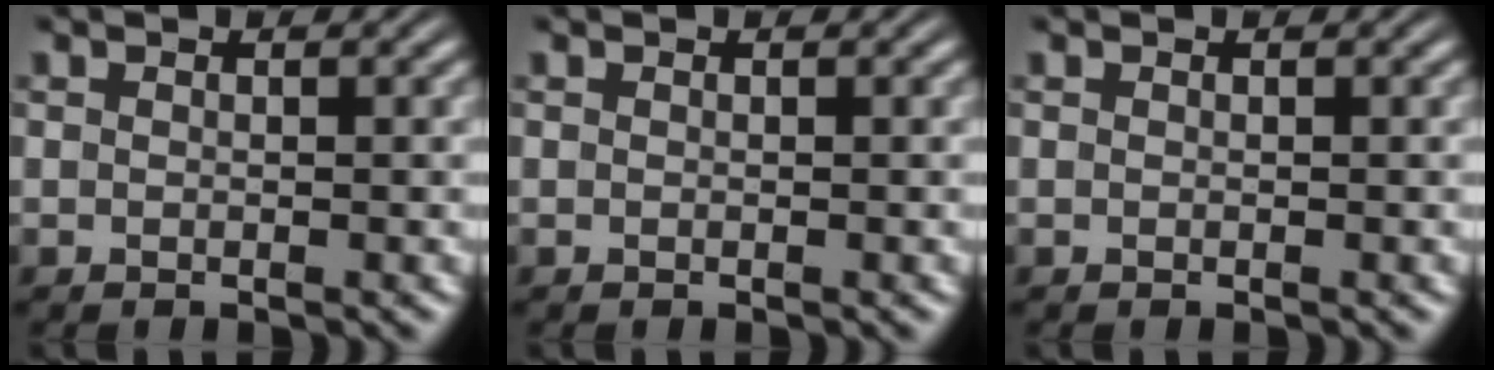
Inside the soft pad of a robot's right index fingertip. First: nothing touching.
{"total": 0.0}
{"total": 0.0}